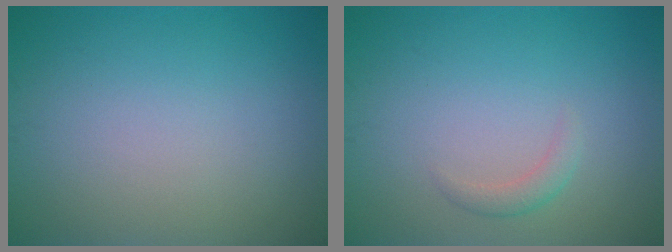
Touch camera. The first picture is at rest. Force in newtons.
{"total": 1.2, "press": 1.2, "slide": 0.1}